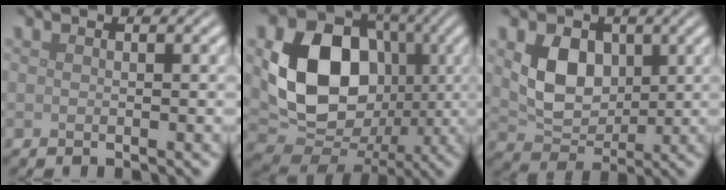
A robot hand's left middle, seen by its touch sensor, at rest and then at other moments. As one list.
[{"total": 12.3, "force": [0.6, 9.5, 7.7], "torque": [-0.146, -0.010, 0.012]}, {"total": 5.2, "force": [1.2, 3.8, 3.3], "torque": [-0.069, -0.006, 0.022]}]